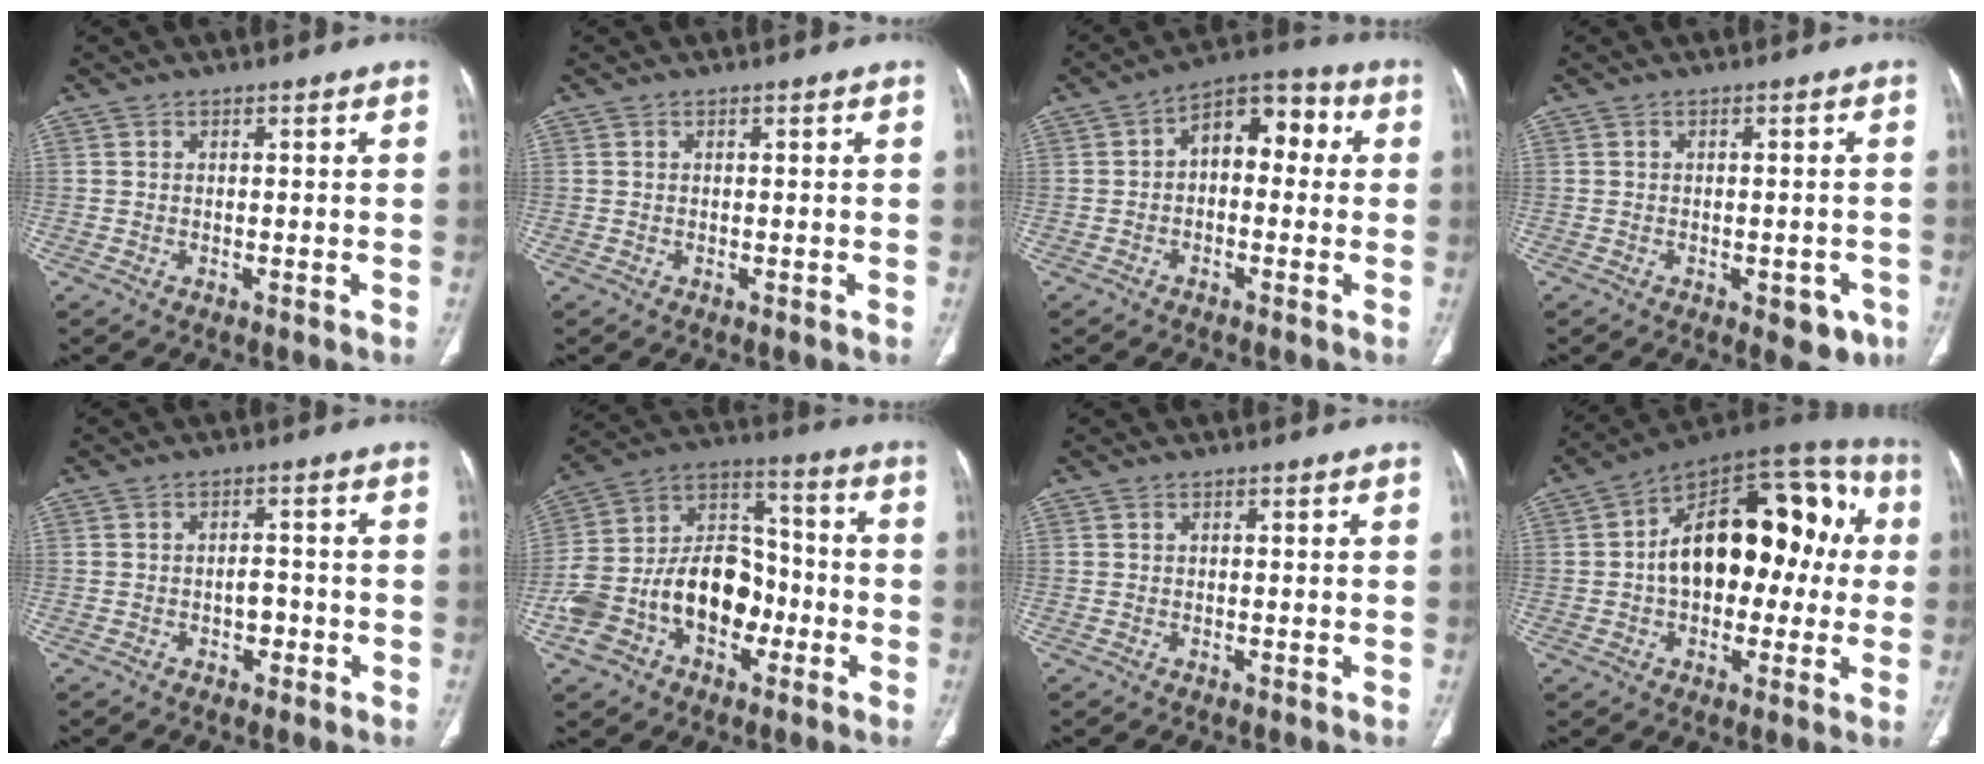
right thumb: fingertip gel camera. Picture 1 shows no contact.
{"total": 0.0}
{"total": 9.8, "force": [0.9, 6.1, 7.6], "torque": [-0.078, 0.037, 0.000]}
{"total": 5.3, "force": [-2.4, 2.8, 3.8], "torque": [-0.017, 0.005, -0.026]}
{"total": 2.9, "force": [-1.1, 2.0, 1.8], "torque": [-0.012, 0.012, -0.018]}
{"total": 19.0, "force": [-5.8, 13.3, 12.3], "torque": [-0.197, 0.072, -0.100]}
{"total": 0.0}
{"total": 23.3, "force": [1.3, 13.9, 18.6], "torque": [-0.234, 0.053, 0.009]}